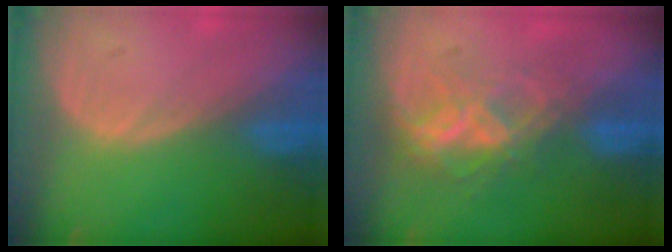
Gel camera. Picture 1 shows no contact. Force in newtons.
{"total": 7.3, "press": 6.1, "slide": 3.9}